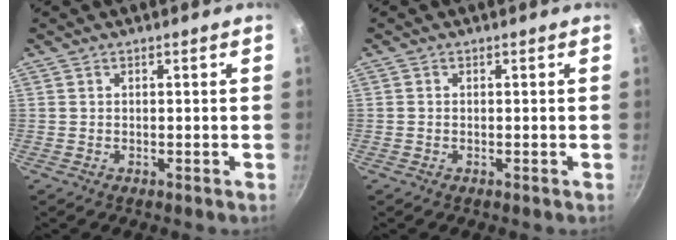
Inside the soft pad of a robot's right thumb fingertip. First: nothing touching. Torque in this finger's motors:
{"motor_torque": [-0.30, 0.06, 0.47, -0.20, -0.03]}